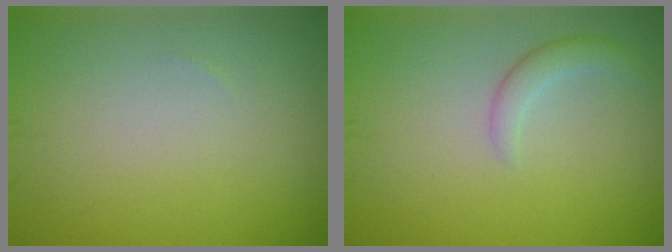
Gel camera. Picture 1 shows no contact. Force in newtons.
{"total": 1.8, "press": 1.8, "slide": 0.0}